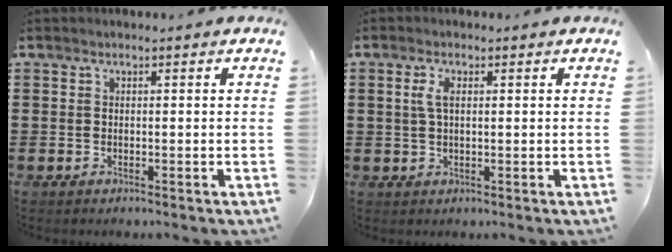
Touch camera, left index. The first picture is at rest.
{"total": 2.9, "force": [0.7, 1.1, 2.6], "torque": [-0.061, 0.005, 0.008]}